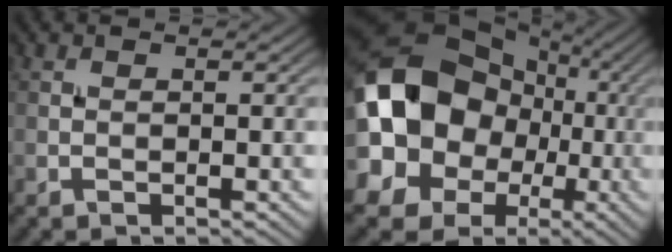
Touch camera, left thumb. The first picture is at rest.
{"total": 16.9, "force": [0.0, 13.6, 10.0], "torque": [-0.221, 0.000, -0.004]}